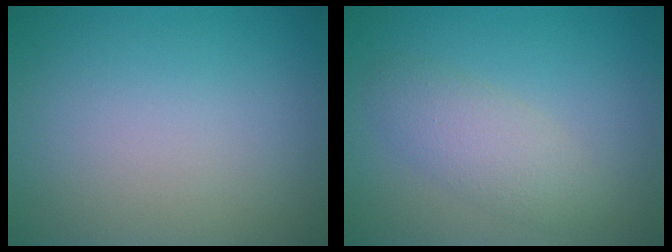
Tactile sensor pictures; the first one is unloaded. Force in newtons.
{"total": 2.8, "press": 2.8, "slide": 0.1}